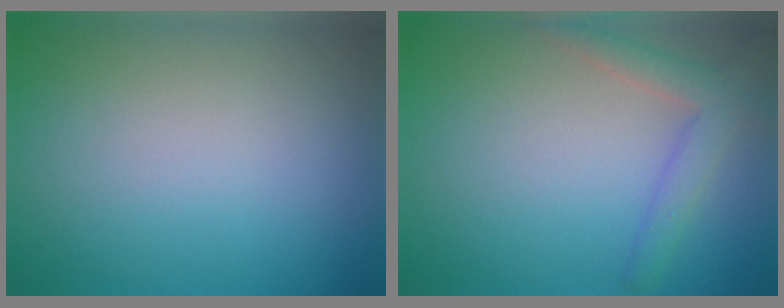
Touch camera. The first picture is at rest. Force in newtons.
{"total": 2.9, "press": 2.9, "slide": 0.2}